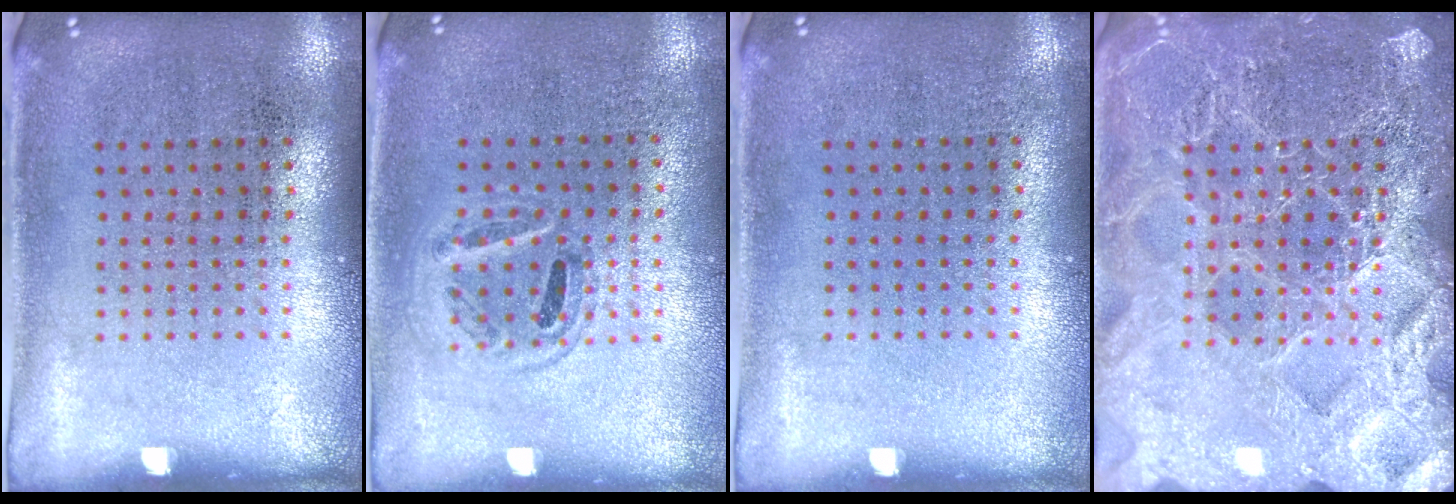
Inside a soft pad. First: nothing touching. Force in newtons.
{"total": 0.9, "press": 0.9, "slide": 0.3}
{"total": 0.0}
{"total": 6.2, "press": 6.2, "slide": 0.8}